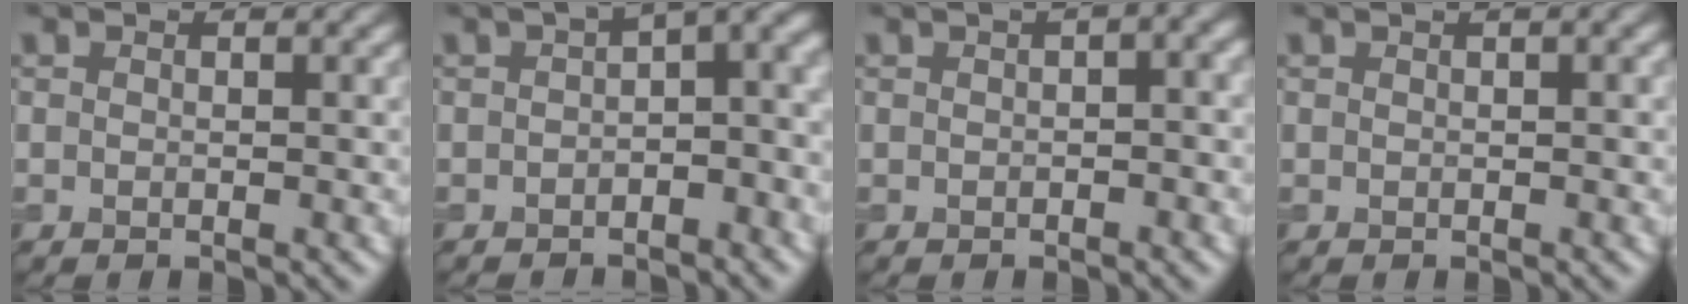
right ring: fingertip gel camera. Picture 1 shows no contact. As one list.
[{"total": 6.2, "force": [-0.2, 2.9, 5.5], "torque": [-0.054, 0.010, -0.011]}, {"total": 4.5, "force": [1.4, 1.7, 3.9], "torque": [-0.029, 0.016, 0.012]}, {"total": 2.1, "force": [0.9, 0.8, 1.7], "torque": [-0.017, 0.006, 0.007]}]